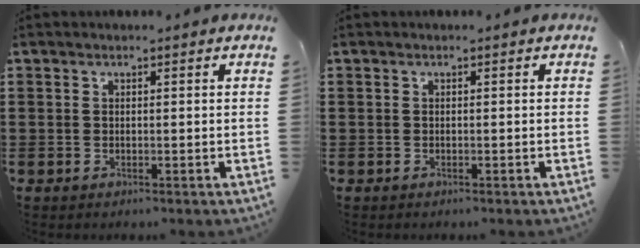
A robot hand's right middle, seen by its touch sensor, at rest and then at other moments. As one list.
[{"total": 0.0}]